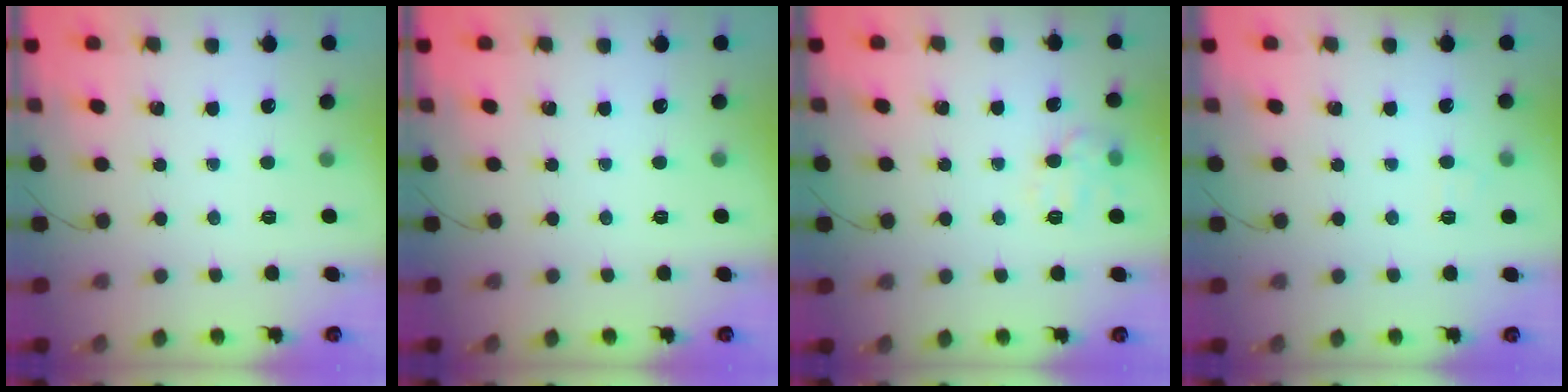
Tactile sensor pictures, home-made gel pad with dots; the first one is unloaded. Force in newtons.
{"total": 0.0}
{"total": 9.3, "press": 9.3, "slide": 0.4}
{"total": 4.8, "press": 4.6, "slide": 1.3}